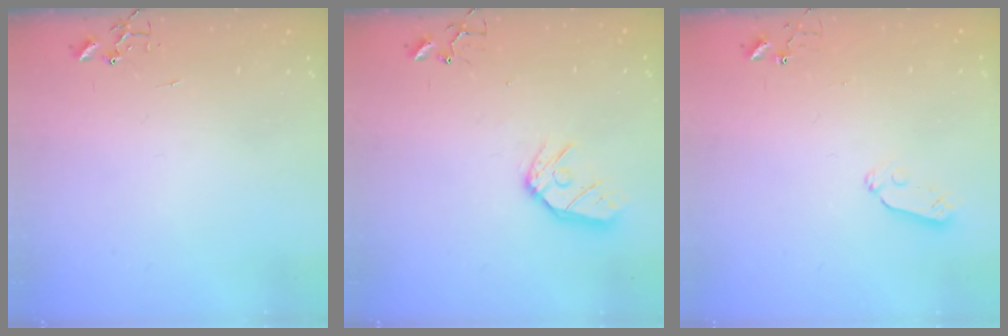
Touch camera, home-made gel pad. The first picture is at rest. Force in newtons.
{"total": 11.0, "press": 11.0, "slide": 1.3}
{"total": 3.7, "press": 3.6, "slide": 0.5}